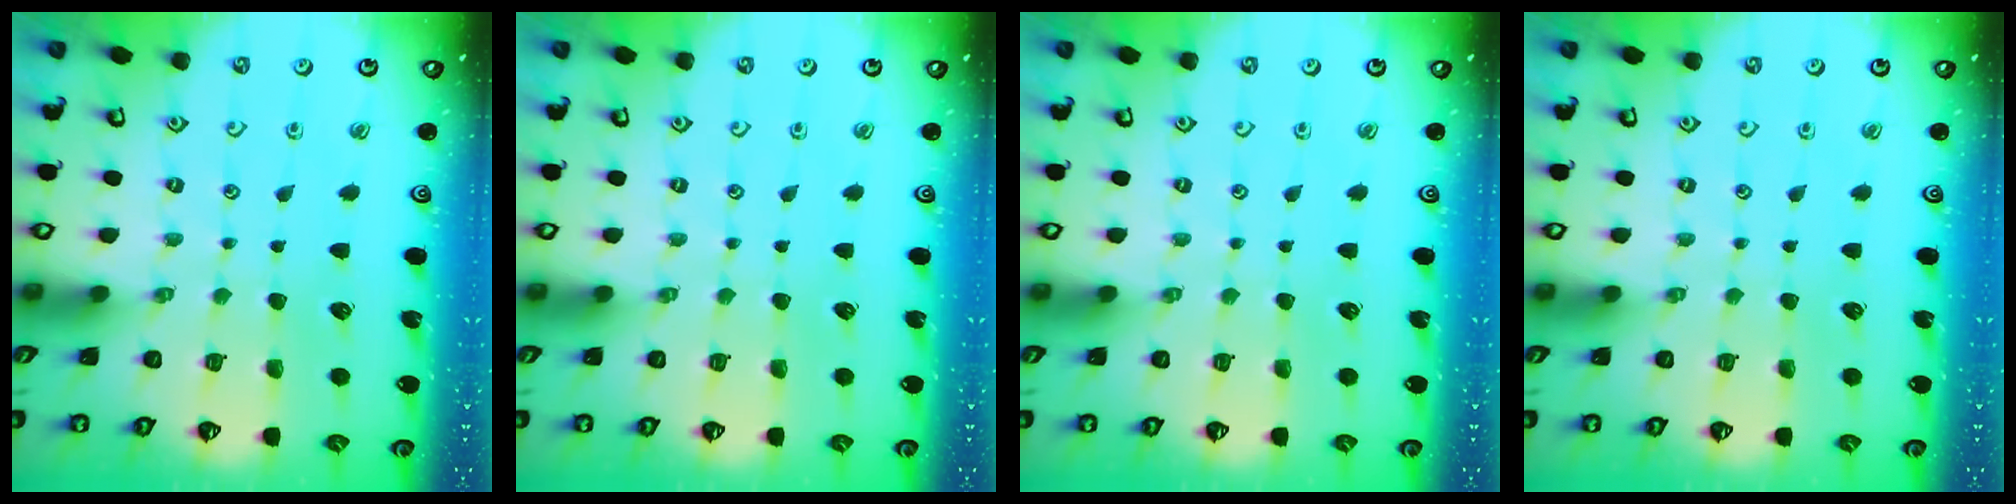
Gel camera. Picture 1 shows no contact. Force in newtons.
{"total": 0.0}
{"total": 0.0}
{"total": 0.0}